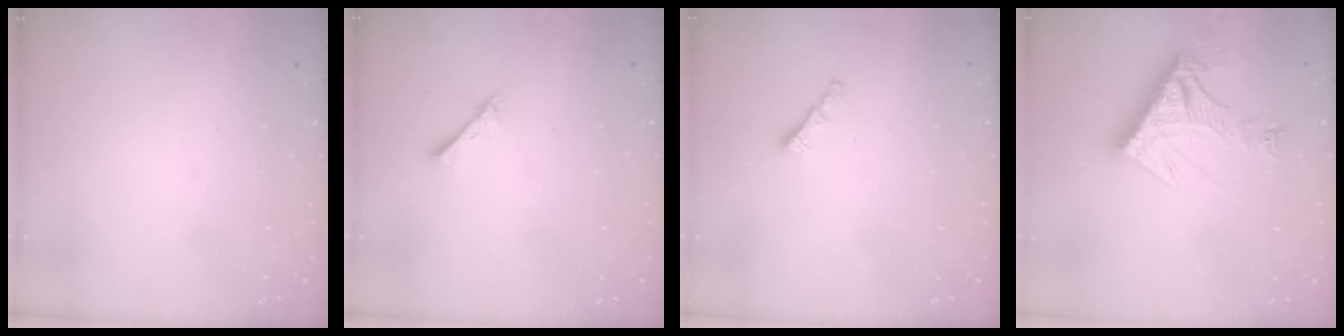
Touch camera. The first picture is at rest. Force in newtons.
{"total": 2.3, "press": 2.3, "slide": 0.3}
{"total": 0.6, "press": 0.5, "slide": 0.4}
{"total": 12.1, "press": 12.1, "slide": 1.2}